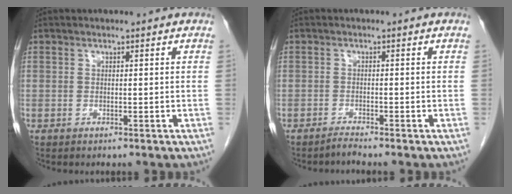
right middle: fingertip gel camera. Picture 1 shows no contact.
{"total": 1.1, "force": [-1.0, -0.4, 0.0], "torque": [0.005, -0.004, -0.018]}